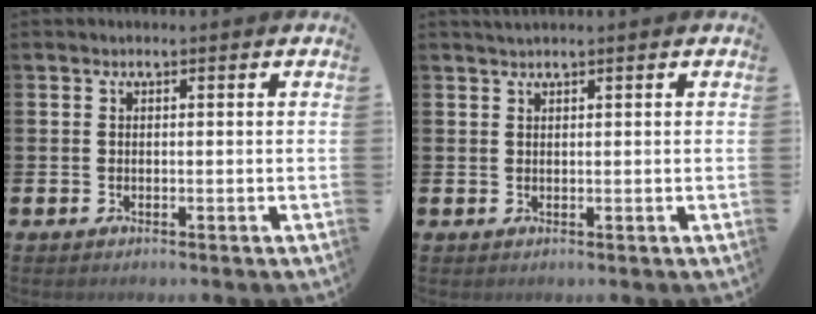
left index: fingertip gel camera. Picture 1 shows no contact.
{"total": 0.9, "force": [0.8, -0.1, 0.3], "torque": [-0.004, 0.000, 0.015]}